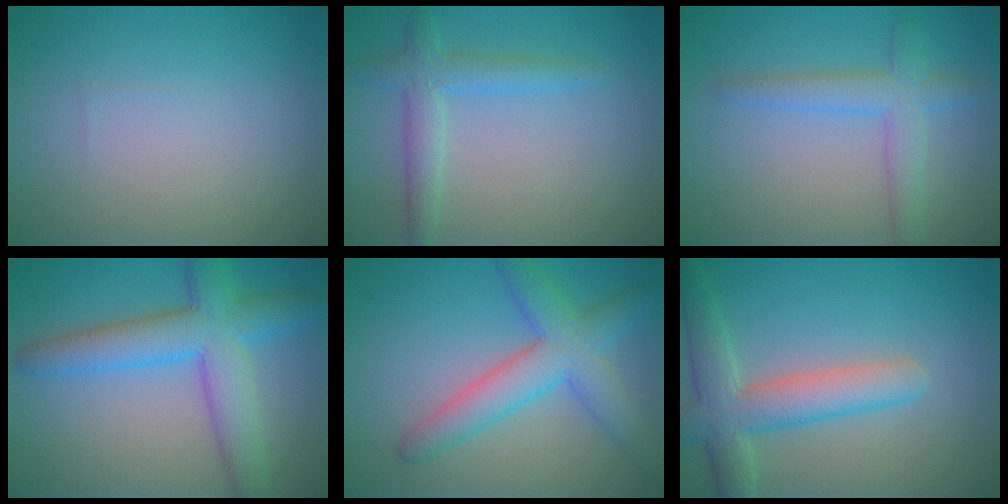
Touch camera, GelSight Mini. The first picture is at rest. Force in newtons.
{"total": 3.1, "press": 3.1, "slide": 0.2}
{"total": 3.6, "press": 3.6, "slide": 0.0}
{"total": 7.2, "press": 7.2, "slide": 0.2}
{"total": 5.8, "press": 5.8, "slide": 0.2}
{"total": 5.7, "press": 5.7, "slide": 0.2}